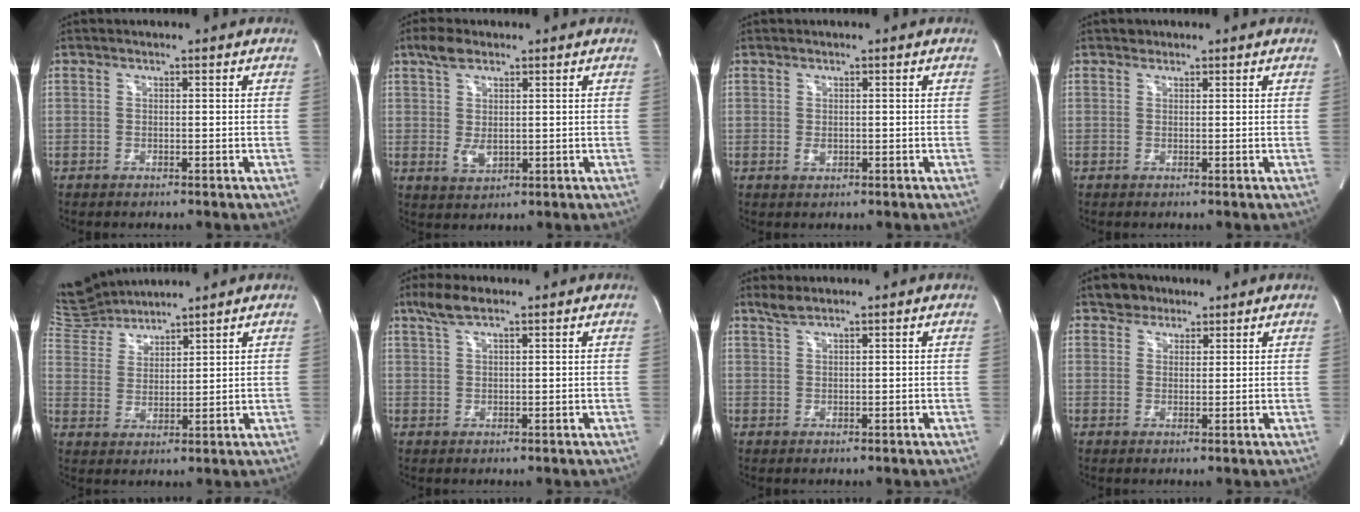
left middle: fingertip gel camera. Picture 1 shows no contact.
{"total": 5.3, "force": [2.1, 2.6, 4.1], "torque": [-0.086, 0.001, 0.044]}
{"total": 0.9, "force": [0.0, 0.7, 0.6], "torque": [-0.010, -0.001, 0.001]}
{"total": 0.6, "force": [0.5, 0.4, 0.0], "torque": [0.000, 0.001, 0.006]}
{"total": 7.9, "force": [7.9, 0.8, 0.5], "torque": [-0.027, 0.014, 0.167]}
{"total": 3.9, "force": [2.8, 0.8, 2.6], "torque": [-0.063, 0.014, 0.057]}
{"total": 1.9, "force": [1.7, 0.0, 0.9], "torque": [-0.025, 0.009, 0.037]}
{"total": 3.1, "force": [2.3, 2.1, 0.2], "torque": [-0.004, 0.012, 0.034]}